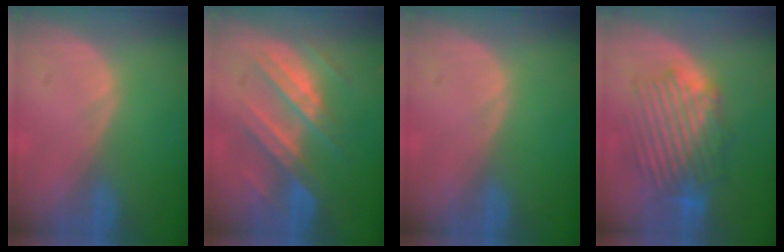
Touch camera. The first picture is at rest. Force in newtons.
{"total": 7.7, "press": 7.6, "slide": 0.8}
{"total": 0.0}
{"total": 8.9, "press": 8.6, "slide": 2.3}